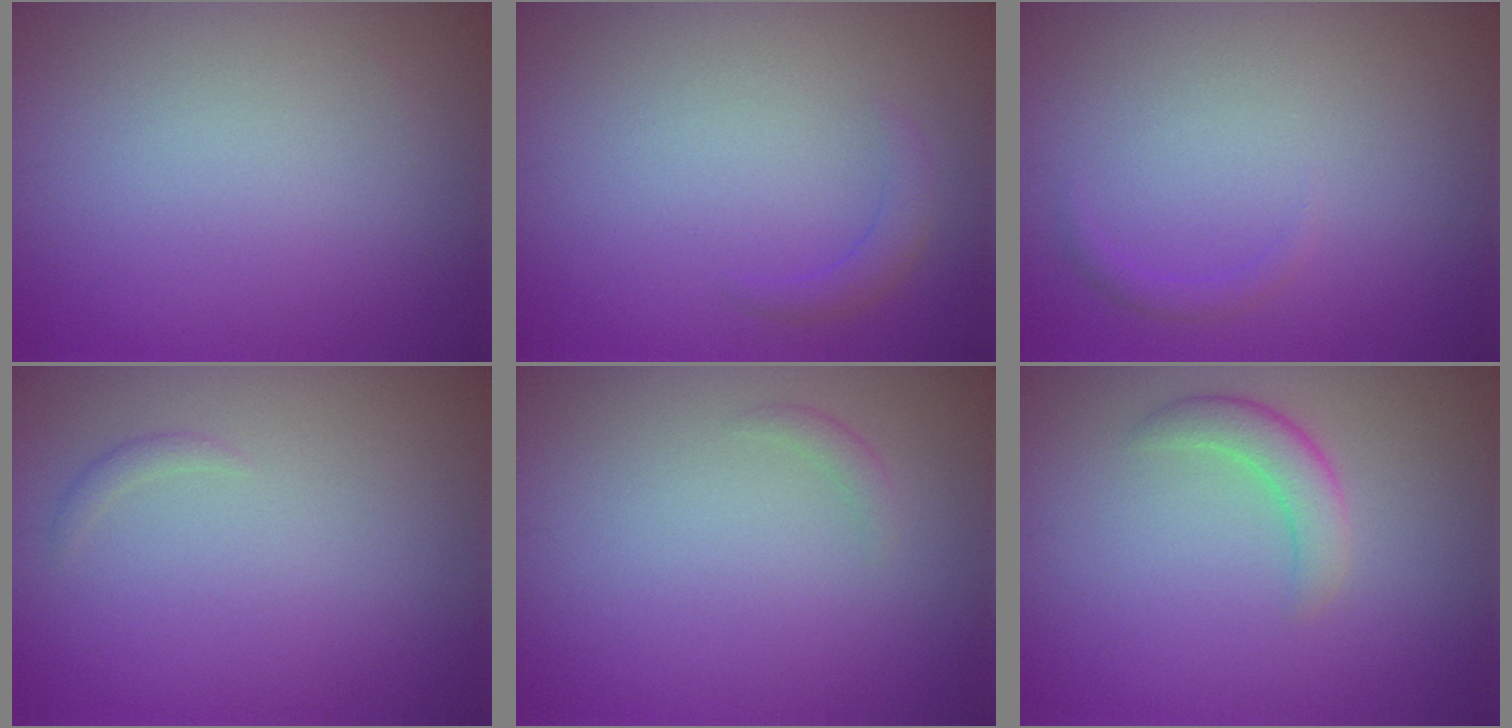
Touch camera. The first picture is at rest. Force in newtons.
{"total": 1.4, "press": 1.4, "slide": 0.0}
{"total": 0.8, "press": 0.8, "slide": 0.1}
{"total": 0.7, "press": 0.7, "slide": 0.0}
{"total": 0.8, "press": 0.8, "slide": 0.0}
{"total": 2.5, "press": 2.5, "slide": 0.1}